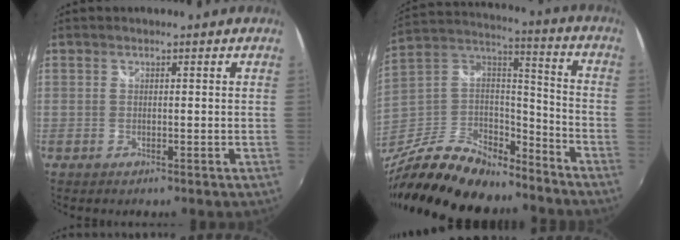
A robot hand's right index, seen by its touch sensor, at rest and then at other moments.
{"total": 26.6, "force": [-20.0, 10.8, 13.9], "torque": [-0.292, 0.006, -0.330]}